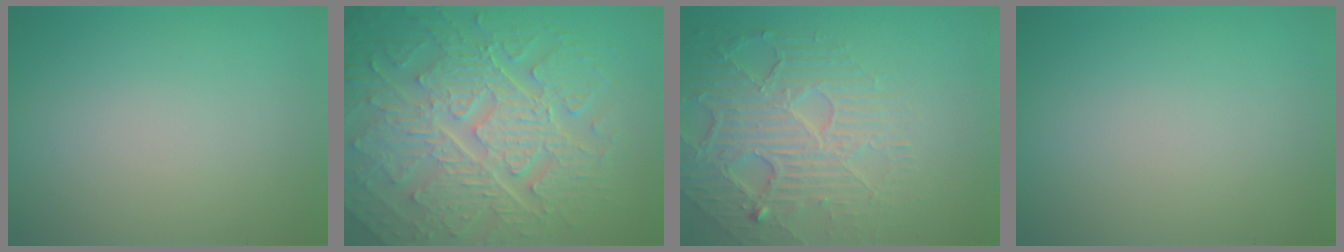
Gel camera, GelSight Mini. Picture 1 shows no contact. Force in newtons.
{"total": 10.3, "press": 7.0, "slide": 7.6}
{"total": 6.7, "press": 4.9, "slide": 4.5}
{"total": 0.0}